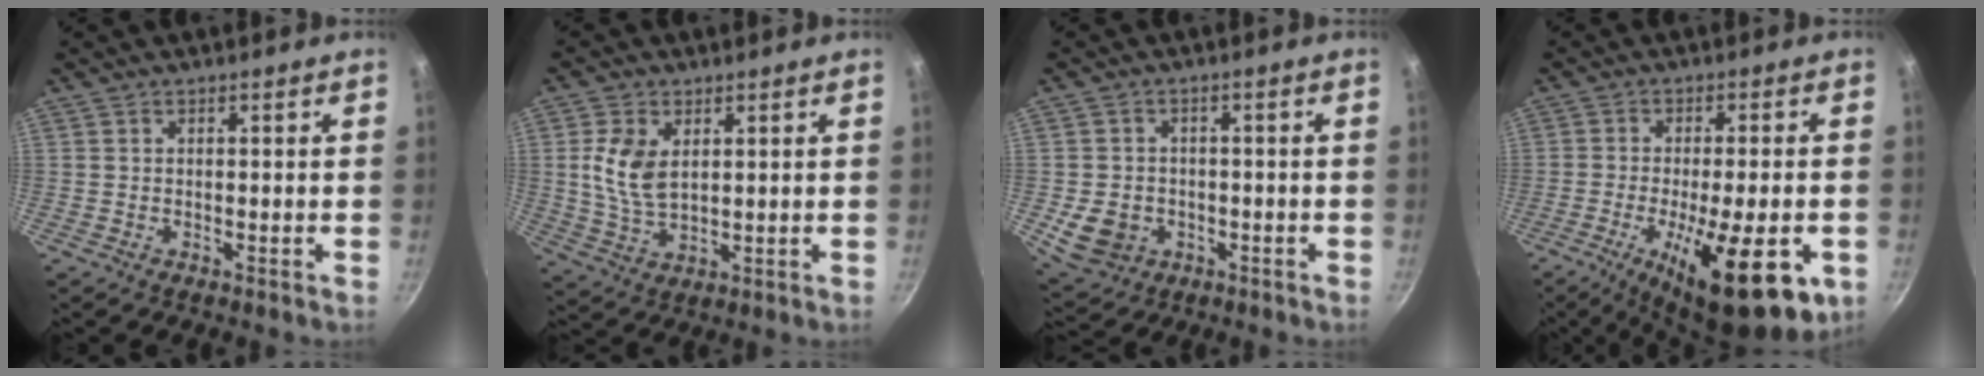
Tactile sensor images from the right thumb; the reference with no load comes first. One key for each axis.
{"total": 8.3, "fx": 2.0, "fy": 5.0, "fz": 6.3, "tx": -0.125, "ty": -0.015, "tz": 0.044}
{"total": 8.1, "fx": -2.0, "fy": 6.8, "fz": 3.9, "tx": -0.059, "ty": 0.013, "tz": -0.020}
{"total": 19.4, "fx": -7.0, "fy": 6.2, "fz": 17.0, "tx": -0.231, "ty": 0.002, "tz": -0.097}